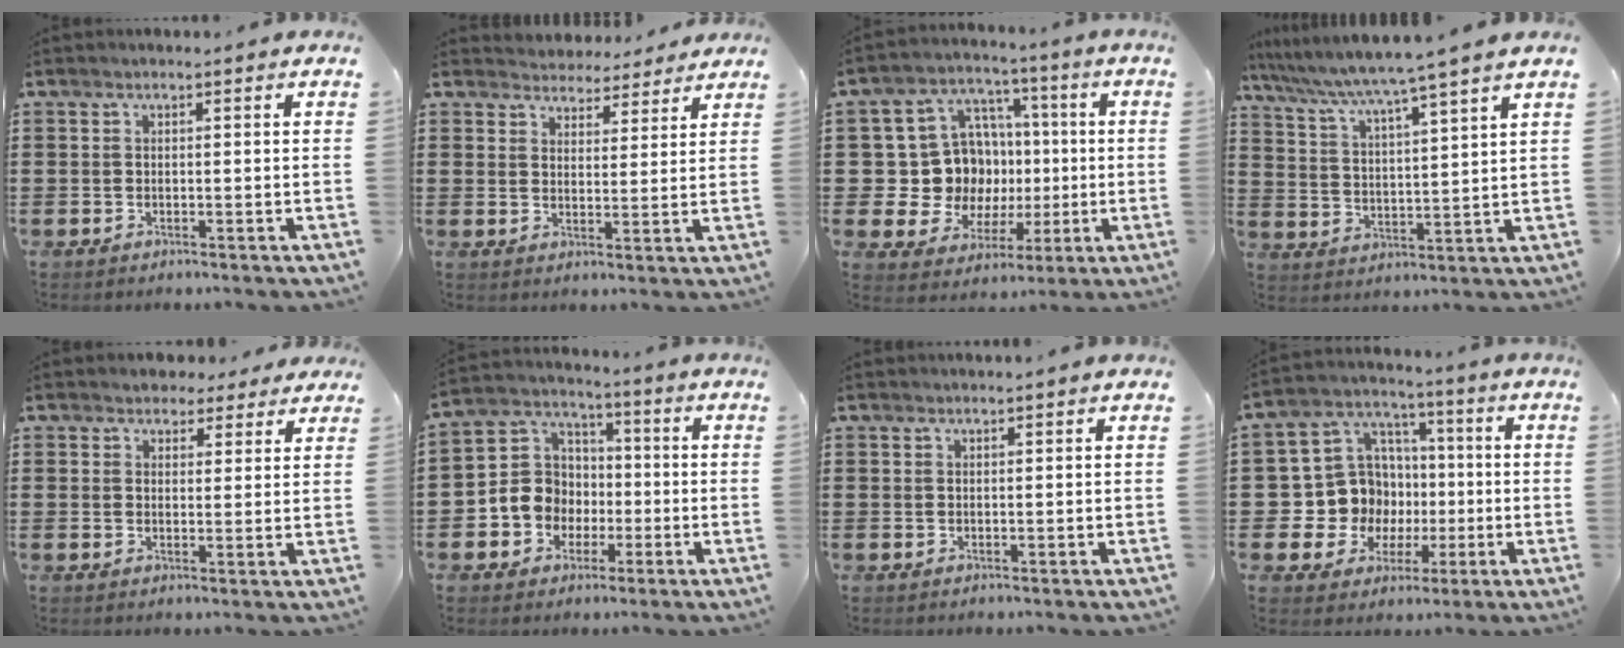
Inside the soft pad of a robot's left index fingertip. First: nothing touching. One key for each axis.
{"total": 4.0, "fx": 3.9, "fy": 0.9, "fz": -0.3, "tx": -0.012, "ty": -0.016, "tz": 0.070}
{"total": 12.8, "fx": 0.9, "fy": 11.9, "fz": 4.6, "tx": -0.120, "ty": 0.002, "tz": 0.031}
{"total": 5.3, "fx": 4.6, "fy": -1.5, "fz": 2.3, "tx": -0.066, "ty": -0.041, "tz": 0.070}
{"total": 3.3, "fx": 2.9, "fy": 1.5, "fz": 0.2, "tx": -0.014, "ty": 0.001, "tz": 0.056}
{"total": 7.9, "fx": -1.6, "fy": 7.5, "fz": 1.8, "tx": -0.079, "ty": 0.011, "tz": -0.033}
{"total": 0.6, "fx": 0.6, "fy": -0.2, "fz": 0.3, "tx": -0.005, "ty": -0.002, "tz": 0.011}
{"total": 11.1, "fx": -0.5, "fy": 10.7, "fz": 2.7, "tx": -0.102, "ty": -0.001, "tz": 0.002}